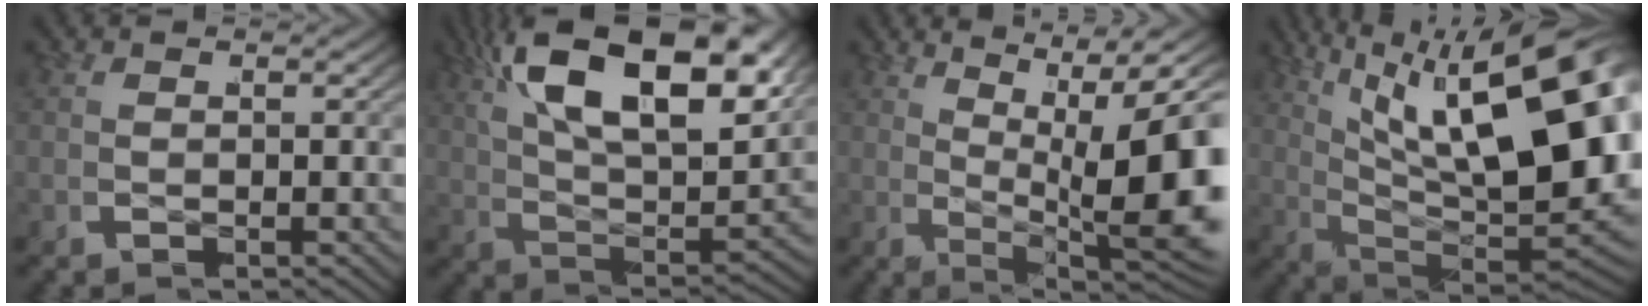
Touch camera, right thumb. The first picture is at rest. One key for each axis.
{"total": 13.3, "fx": 4.7, "fy": 5.9, "fz": 11.0, "tx": -0.211, "ty": -0.002, "tz": 0.073}
{"total": 11.7, "fx": 1.3, "fy": 4.3, "fz": 10.8, "tx": -0.160, "ty": -0.021, "tz": 0.040}
{"total": 19.1, "fx": 2.0, "fy": 10.0, "fz": 16.1, "tx": -0.261, "ty": -0.050, "tz": 0.060}